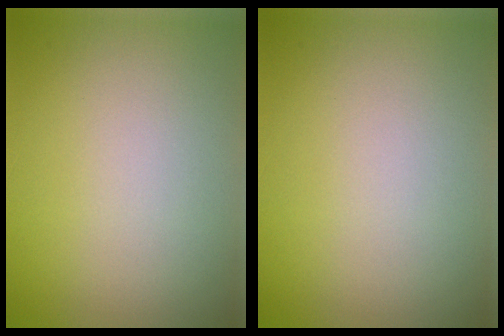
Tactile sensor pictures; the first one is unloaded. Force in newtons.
{"total": 0.0}